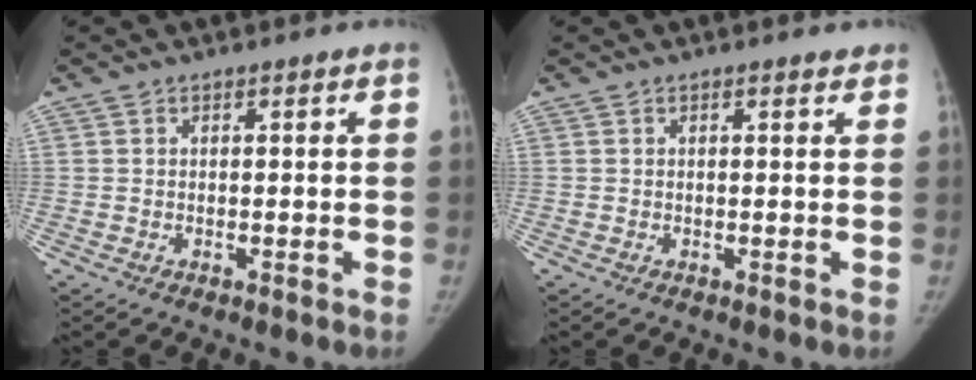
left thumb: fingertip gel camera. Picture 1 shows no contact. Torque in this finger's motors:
{"motor_torque": [0.02, 0.01, 0.07, 0.03, 0.01]}